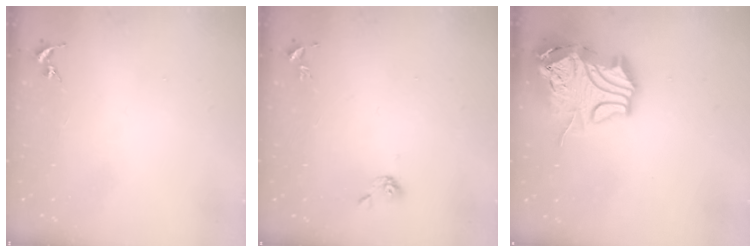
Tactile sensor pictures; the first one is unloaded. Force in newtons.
{"total": 4.7, "press": 4.5, "slide": 1.3}
{"total": 18.6, "press": 18.4, "slide": 2.7}